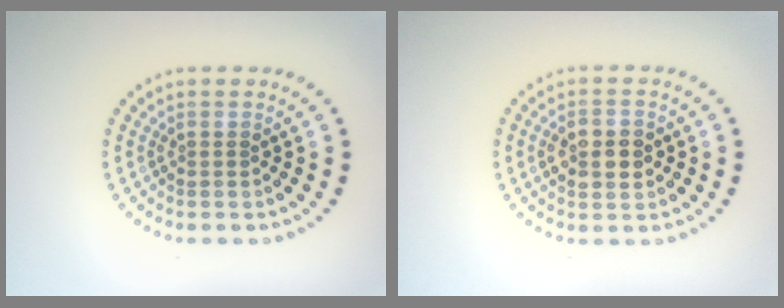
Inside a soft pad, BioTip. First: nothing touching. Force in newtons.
{"total": 3.6, "press": 3.6, "slide": 0.1}